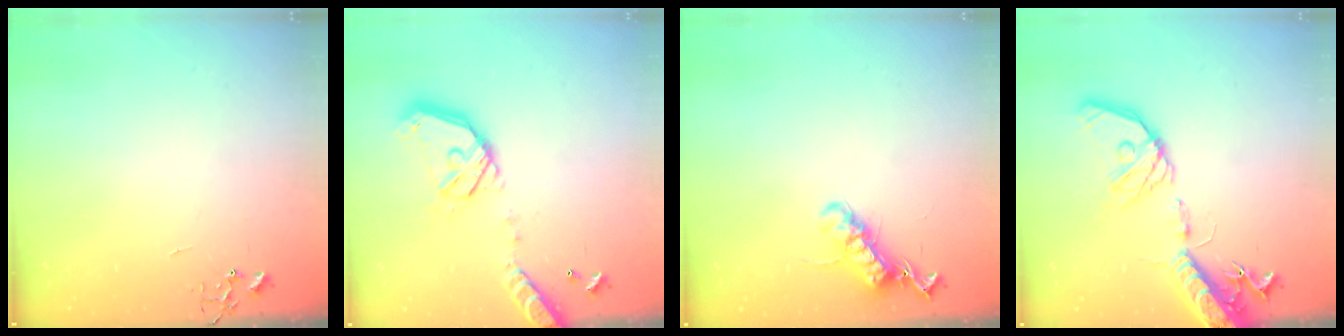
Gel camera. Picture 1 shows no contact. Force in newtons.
{"total": 19.5, "press": 19.2, "slide": 3.4}
{"total": 13.0, "press": 13.0, "slide": 0.3}
{"total": 20.1, "press": 19.7, "slide": 3.7}